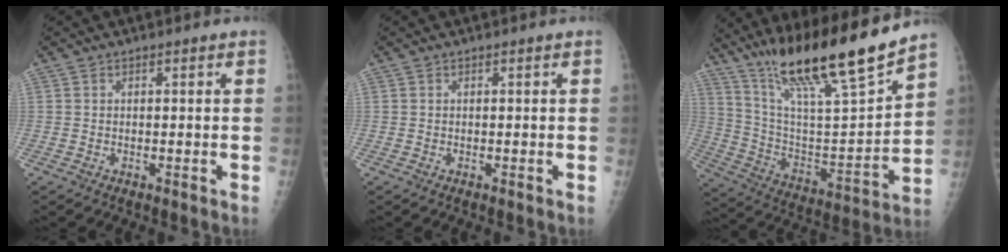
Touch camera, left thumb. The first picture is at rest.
{"total": 0.0}
{"total": 23.9, "force": [18.0, 2.6, 15.5], "torque": [-0.244, -0.070, 0.320]}